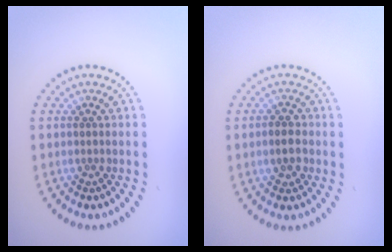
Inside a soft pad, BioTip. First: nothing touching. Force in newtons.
{"total": 2.3, "press": 2.2, "slide": 0.4}